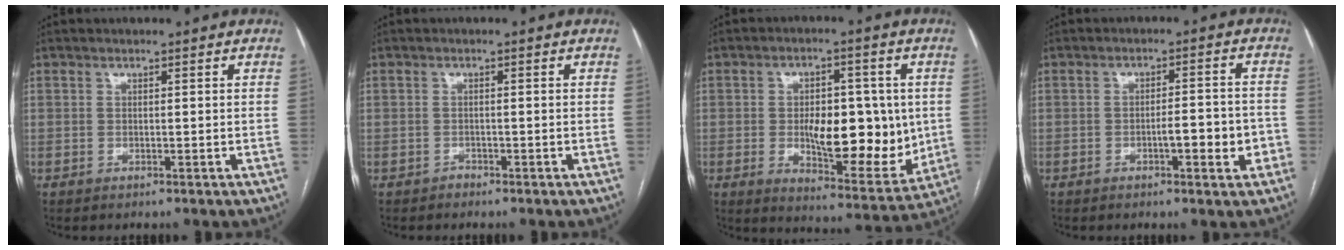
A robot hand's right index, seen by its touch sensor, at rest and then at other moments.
{"total": 0.8, "force": [-0.7, 0.5, -0.1], "torque": [0.000, 0.002, -0.015]}
{"total": 14.7, "force": [-0.7, 6.4, 13.2], "torque": [-0.185, -0.002, 0.003]}
{"total": 6.0, "force": [-2.3, 1.3, 5.4], "torque": [-0.075, 0.013, -0.028]}